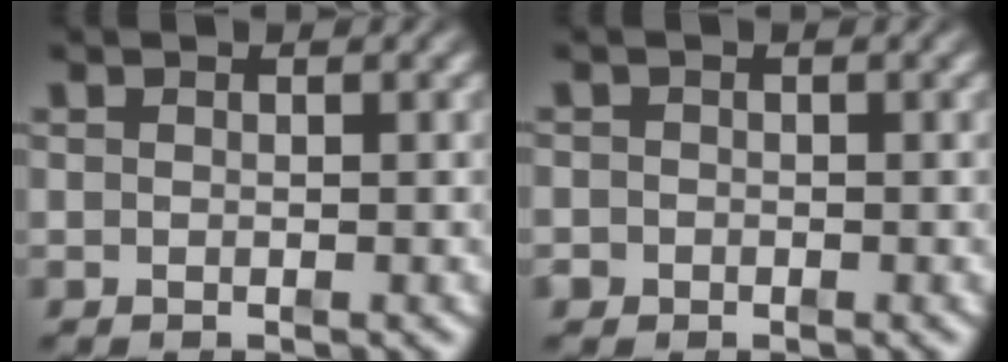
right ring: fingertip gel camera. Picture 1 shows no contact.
{"total": 1.8, "force": [-0.9, 1.6, 0.0], "torque": [-0.006, -0.012, -0.014]}